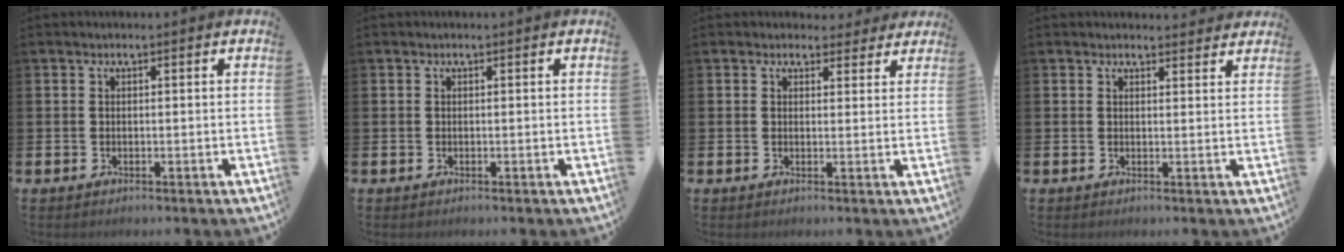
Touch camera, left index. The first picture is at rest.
{"total": 0.0}
{"total": 2.6, "force": [2.3, 1.2, 0.1], "torque": [0.009, -0.011, 0.037]}
{"total": 1.9, "force": [1.8, 0.3, 0.0], "torque": [0.006, -0.010, 0.032]}